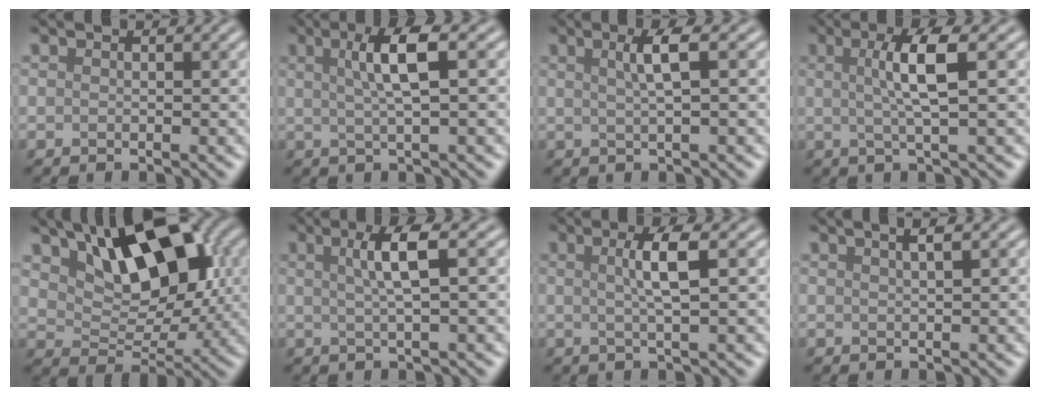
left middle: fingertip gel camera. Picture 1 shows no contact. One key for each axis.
{"total": 4.1, "fx": 0.7, "fy": 0.6, "fz": 4.0, "tx": -0.072, "ty": 0.007, "tz": 0.018}
{"total": 2.5, "fx": 0.4, "fy": 0.4, "fz": 2.5, "tx": -0.040, "ty": 0.009, "tz": 0.011}
{"total": 4.1, "fx": 0.3, "fy": 0.5, "fz": 4.0, "tx": -0.076, "ty": 0.005, "tz": 0.012}
{"total": 10.0, "fx": 3.8, "fy": 5.3, "fz": 7.5, "tx": -0.122, "ty": 0.012, "tz": 0.069}
{"total": 3.5, "fx": 0.5, "fy": 0.5, "fz": 3.5, "tx": -0.060, "ty": 0.007, "tz": 0.015}
{"total": 3.1, "fx": 0.2, "fy": 0.4, "fz": 3.0, "tx": -0.053, "ty": 0.007, "tz": 0.008}
{"total": 2.7, "fx": 1.4, "fy": 1.1, "fz": 2.1, "tx": -0.009, "ty": 0.016, "tz": -0.002}